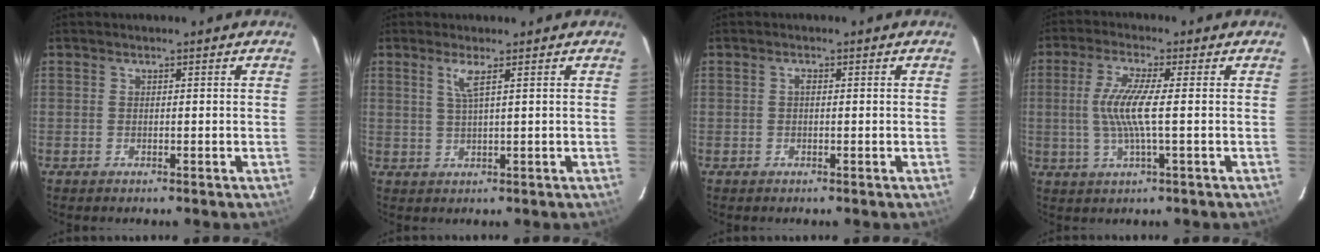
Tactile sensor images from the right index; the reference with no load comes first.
{"total": 2.6, "force": [1.3, -0.4, 2.2], "torque": [-0.045, -0.004, 0.028]}
{"total": 0.6, "force": [0.0, 0.3, 0.5], "torque": [-0.010, 0.004, -0.001]}
{"total": 7.6, "force": [-0.2, 0.3, 7.6], "torque": [-0.155, -0.003, -0.002]}